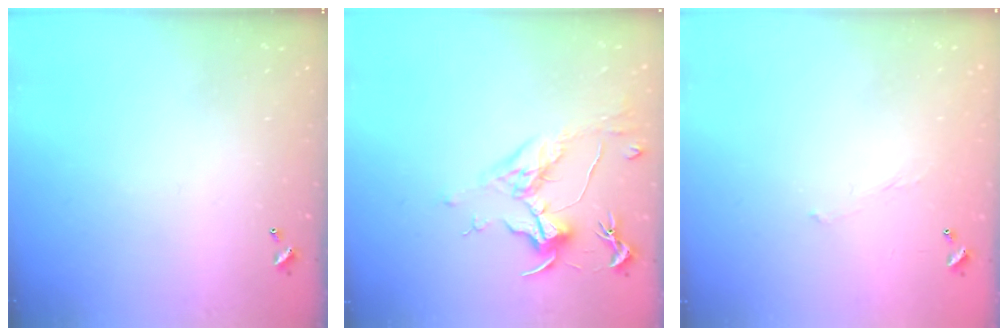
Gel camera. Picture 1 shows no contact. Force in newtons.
{"total": 1.6, "press": 1.4, "slide": 0.8}
{"total": 5.4, "press": 5.4, "slide": 0.8}